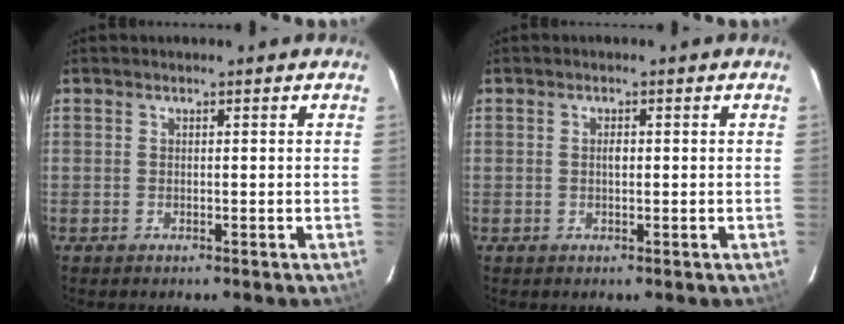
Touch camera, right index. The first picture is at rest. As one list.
[{"total": 1.0, "force": [0.0, 0.6, 0.8], "torque": [-0.013, 0.005, 0.000]}]